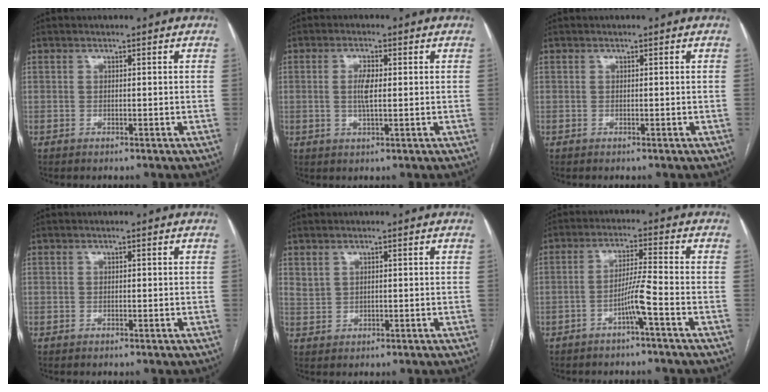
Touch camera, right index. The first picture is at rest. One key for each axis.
{"total": 3.4, "fx": 0.4, "fy": 0.9, "fz": 3.3, "tx": -0.067, "ty": 0.001, "tz": 0.009}
{"total": 0.0}
{"total": 0.0}
{"total": 2.0, "fx": 1.4, "fy": 1.3, "fz": 0.6, "tx": -0.009, "ty": 0.006, "tz": 0.034}
{"total": 4.7, "fx": -2.3, "fy": -0.9, "fz": 4.0, "tx": -0.077, "ty": 0.007, "tz": -0.042}